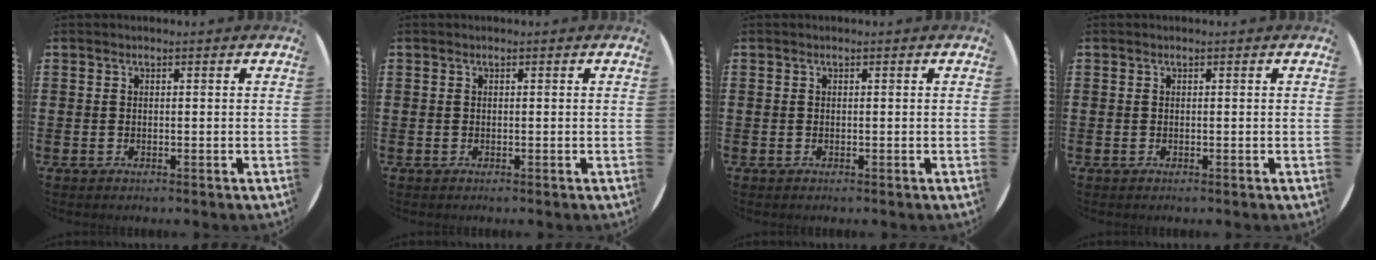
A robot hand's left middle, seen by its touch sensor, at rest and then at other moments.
{"total": 0.0}
{"total": 0.0}
{"total": 0.0}